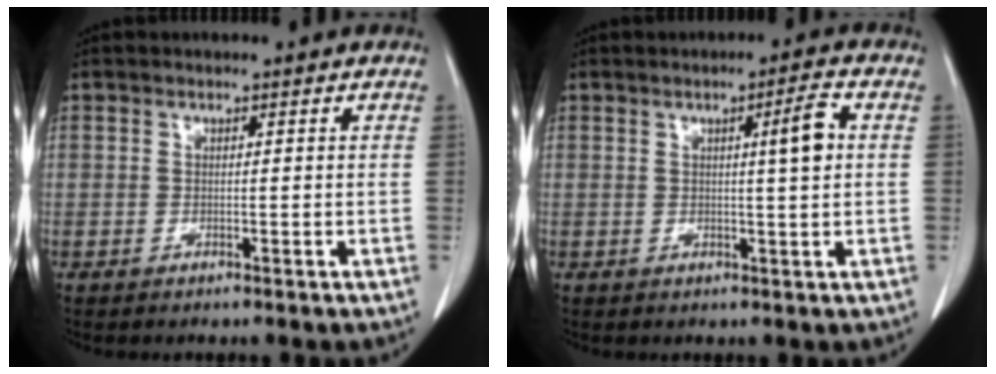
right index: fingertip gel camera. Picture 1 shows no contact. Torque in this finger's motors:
{"motor_torque": [0.07, 0.06, 0.08, 0.05]}